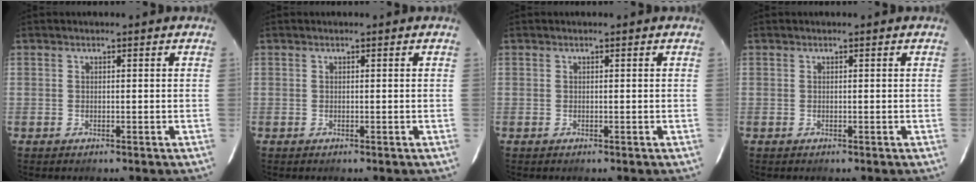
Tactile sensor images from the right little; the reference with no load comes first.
{"total": 0.0}
{"total": 0.0}
{"total": 0.0}